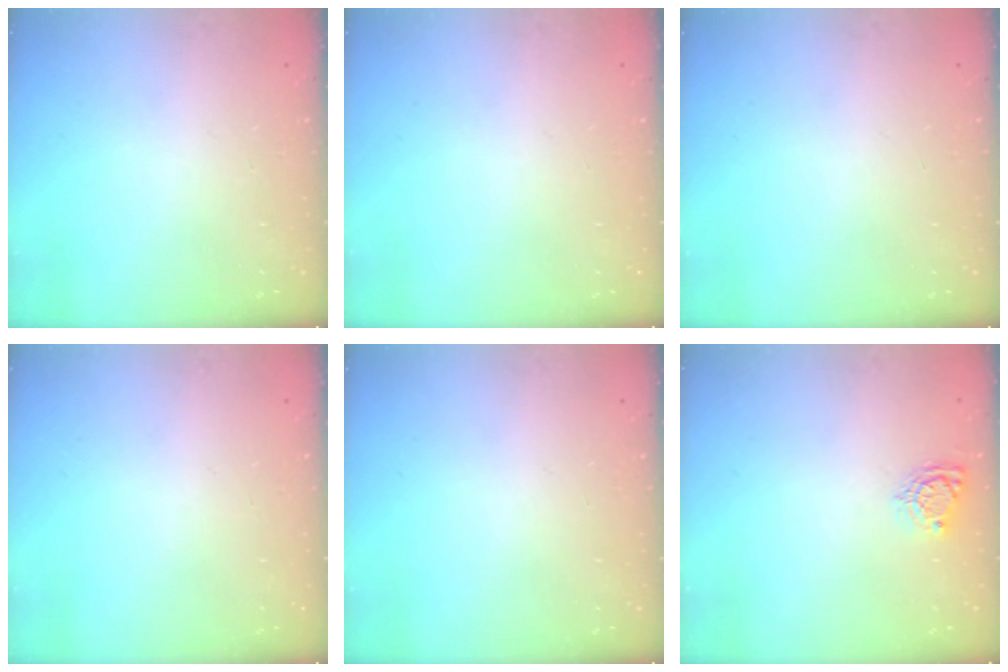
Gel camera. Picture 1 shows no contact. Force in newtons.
{"total": 0.0}
{"total": 0.0}
{"total": 0.0}
{"total": 0.0}
{"total": 5.4, "press": 5.4, "slide": 0.1}